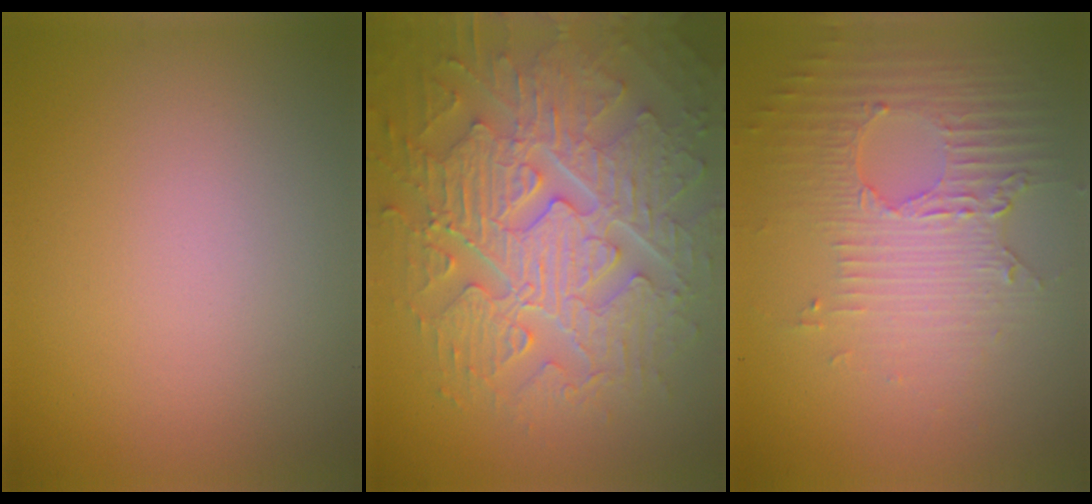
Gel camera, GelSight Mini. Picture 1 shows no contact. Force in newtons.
{"total": 9.6, "press": 7.0, "slide": 6.6}
{"total": 5.2, "press": 3.3, "slide": 4.0}